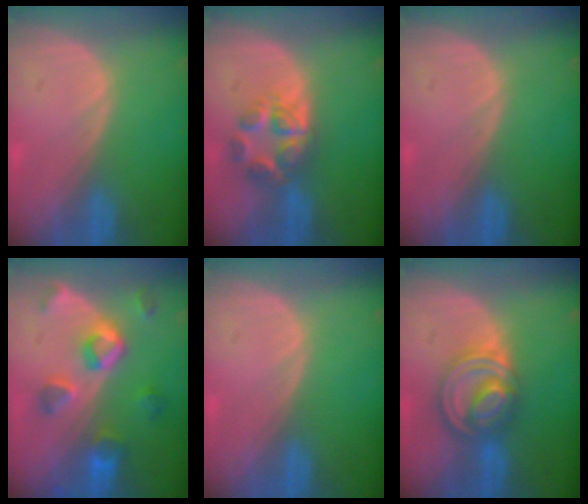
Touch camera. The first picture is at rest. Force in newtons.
{"total": 6.0, "press": 5.4, "slide": 2.6}
{"total": 0.0}
{"total": 7.8, "press": 7.0, "slide": 3.4}
{"total": 0.0}
{"total": 8.0, "press": 6.9, "slide": 3.9}